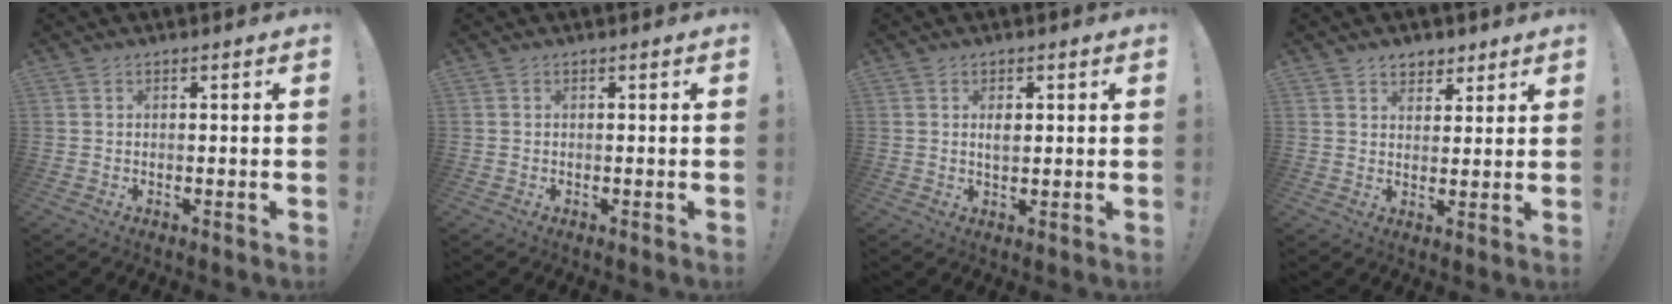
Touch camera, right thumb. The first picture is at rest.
{"total": 0.0}
{"total": 2.7, "force": [0.6, 1.8, 1.9], "torque": [-0.024, -0.002, 0.007]}
{"total": 5.0, "force": [3.4, 3.5, 1.0], "torque": [0.001, -0.023, 0.062]}